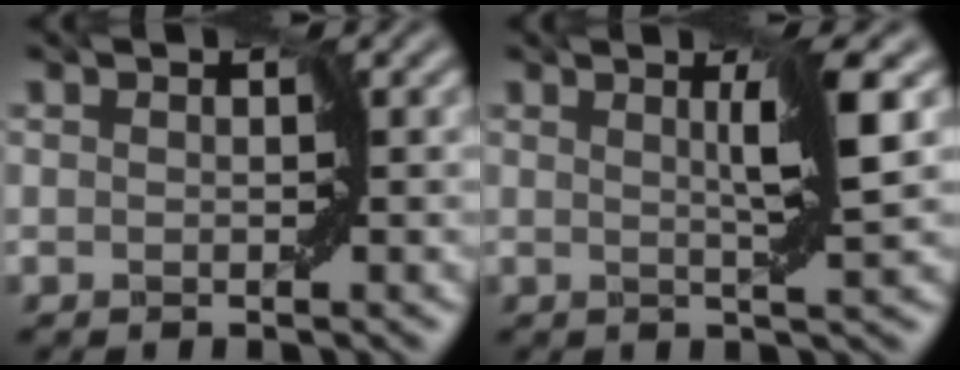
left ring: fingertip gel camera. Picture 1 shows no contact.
{"total": 2.9, "force": [1.0, -0.4, 2.7], "torque": [-0.046, 0.002, 0.016]}